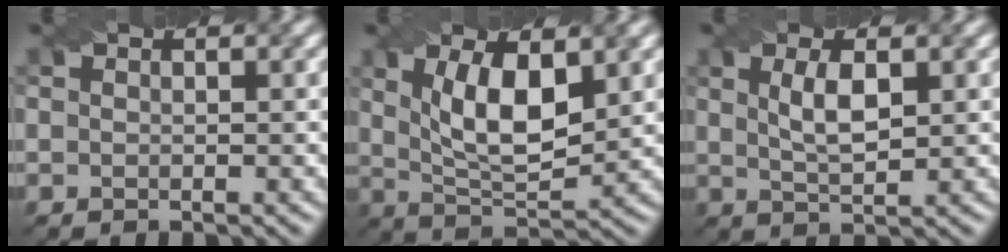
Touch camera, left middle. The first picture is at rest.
{"total": 6.8, "force": [1.6, 2.8, 6.0], "torque": [-0.113, -0.002, 0.034]}
{"total": 2.9, "force": [0.6, 1.0, 2.7], "torque": [-0.056, 0.001, 0.016]}